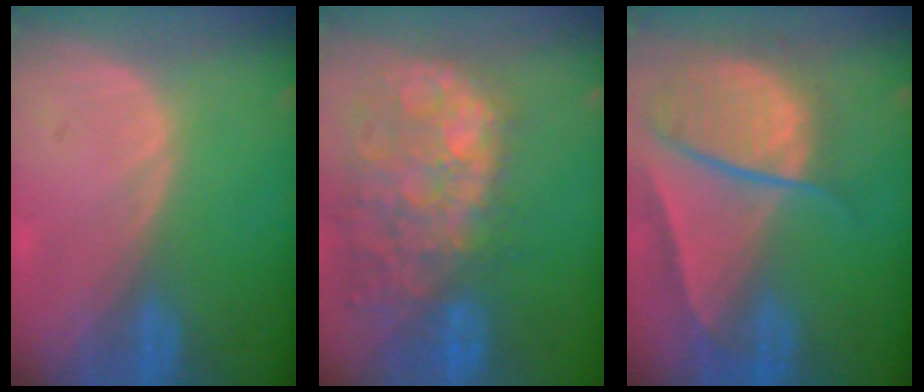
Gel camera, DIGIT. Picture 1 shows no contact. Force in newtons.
{"total": 14.3, "press": 11.7, "slide": 8.2}
{"total": 10.1, "press": 8.4, "slide": 5.5}